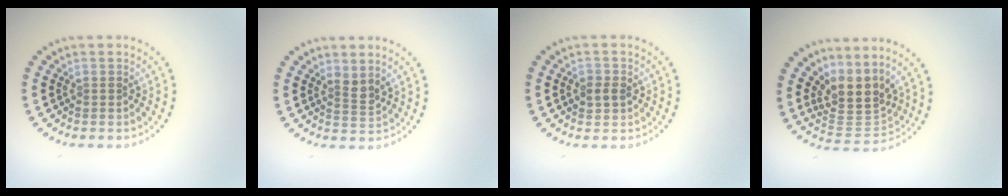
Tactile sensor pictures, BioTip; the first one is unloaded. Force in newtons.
{"total": 1.5, "press": 1.1, "slide": 1.0}
{"total": 1.6, "press": 1.6, "slide": 0.3}
{"total": 4.2, "press": 3.1, "slide": 2.8}